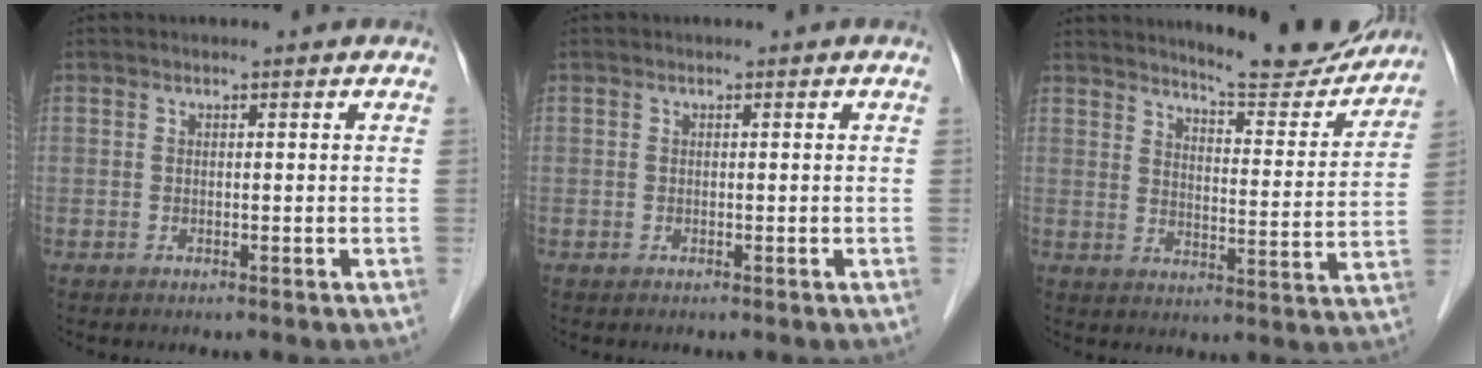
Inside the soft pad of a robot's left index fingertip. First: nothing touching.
{"total": 0.0}
{"total": 14.4, "force": [13.7, 1.6, 4.4], "torque": [-0.057, -0.037, 0.173]}